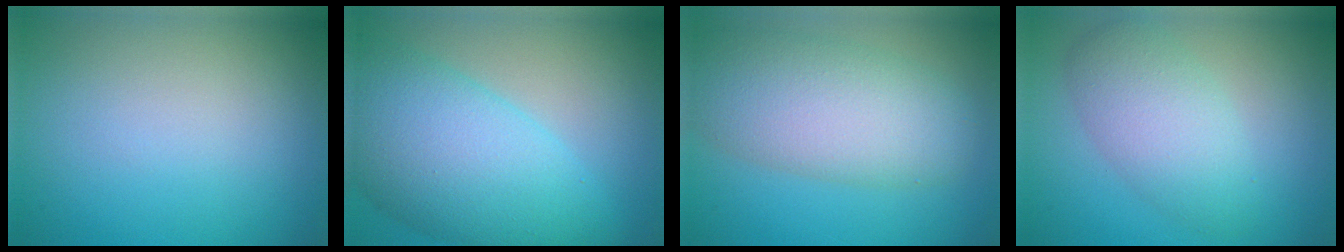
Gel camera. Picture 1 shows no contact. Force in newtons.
{"total": 10.3, "press": 10.3, "slide": 0.4}
{"total": 7.7, "press": 7.7, "slide": 0.6}
{"total": 4.5, "press": 4.5, "slide": 0.1}